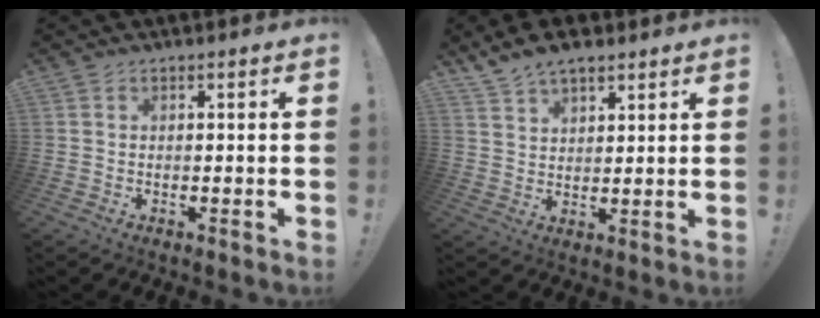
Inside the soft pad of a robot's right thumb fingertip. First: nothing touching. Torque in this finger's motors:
{"motor_torque": [-0.75, 1.04, 0.50, 0.42, 0.05]}